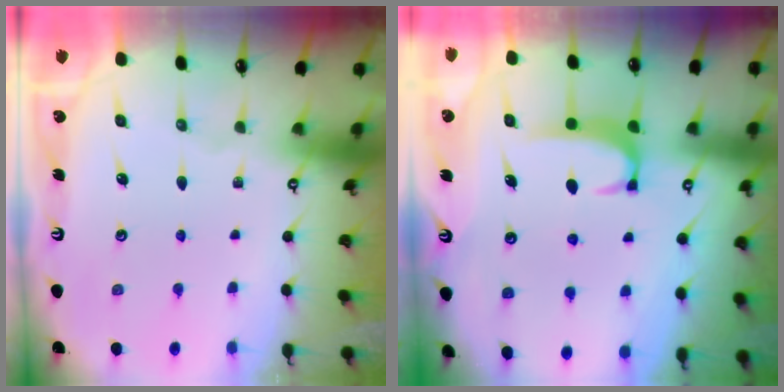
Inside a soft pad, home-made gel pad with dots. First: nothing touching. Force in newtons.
{"total": 1.7, "press": 1.6, "slide": 0.5}